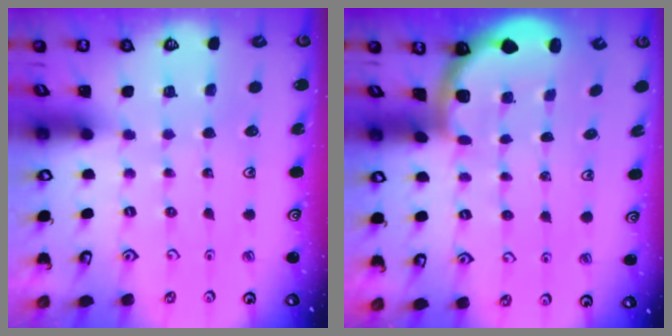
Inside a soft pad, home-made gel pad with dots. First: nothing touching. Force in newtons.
{"total": 1.7, "press": 1.7, "slide": 0.3}